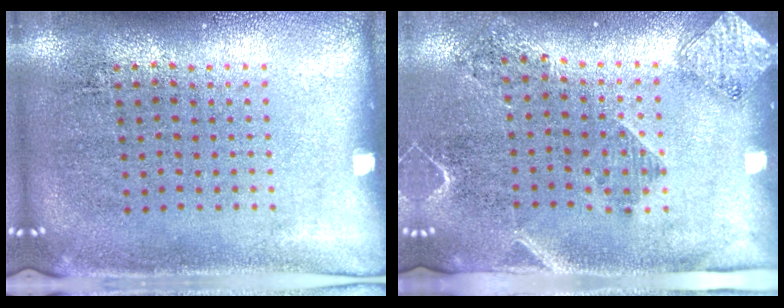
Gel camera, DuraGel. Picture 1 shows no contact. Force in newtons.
{"total": 1.7, "press": 1.4, "slide": 1.0}